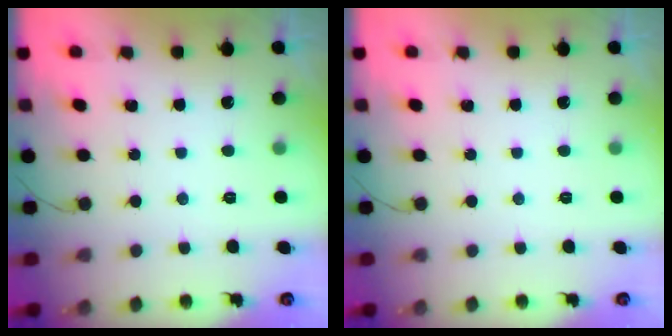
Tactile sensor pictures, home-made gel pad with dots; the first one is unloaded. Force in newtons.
{"total": 0.0}